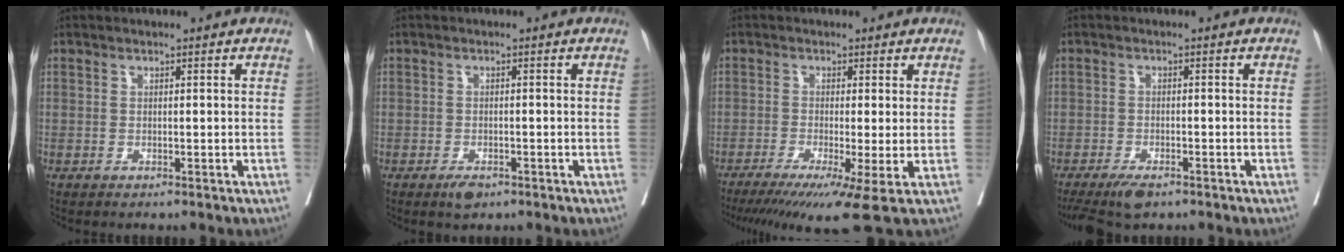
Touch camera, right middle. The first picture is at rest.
{"total": 2.0, "force": [-1.3, 0.9, 1.2], "torque": [-0.022, -0.001, -0.017]}
{"total": 8.9, "force": [-5.3, -0.4, 7.2], "torque": [-0.103, -0.020, -0.084]}
{"total": 5.5, "force": [-4.0, 1.7, 3.3], "torque": [-0.057, -0.010, -0.069]}